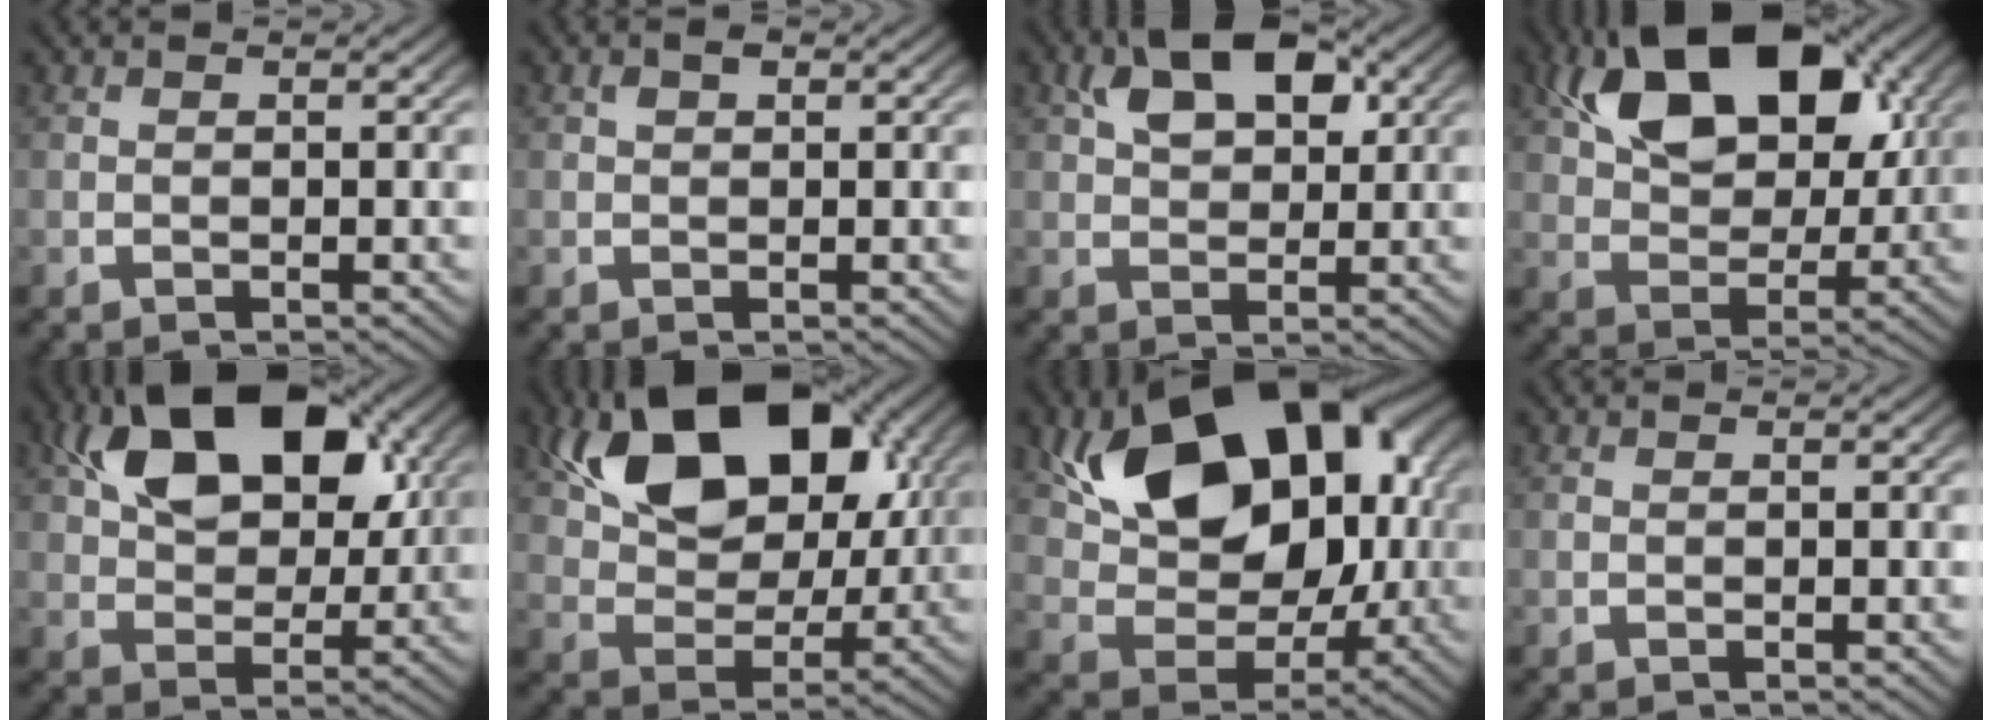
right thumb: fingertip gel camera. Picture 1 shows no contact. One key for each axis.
{"total": 1.1, "fx": 0.6, "fy": 0.6, "fz": 0.7, "tx": -0.011, "ty": 0.002, "tz": 0.012}
{"total": 6.1, "fx": 2.7, "fy": 3.4, "fz": 4.3, "tx": -0.060, "ty": 0.008, "tz": 0.048}
{"total": 12.9, "fx": 4.4, "fy": 7.6, "fz": 9.3, "tx": -0.168, "ty": 0.001, "tz": 0.076}
{"total": 11.6, "fx": 4.1, "fy": 6.8, "fz": 8.5, "tx": -0.148, "ty": 0.001, "tz": 0.072}
{"total": 15.0, "fx": 4.6, "fy": 8.9, "fz": 11.1, "tx": -0.201, "ty": -0.001, "tz": 0.078}
{"total": 18.4, "fx": 3.6, "fy": 11.8, "fz": 13.7, "tx": -0.251, "ty": -0.013, "tz": 0.061}
{"total": 0.0}